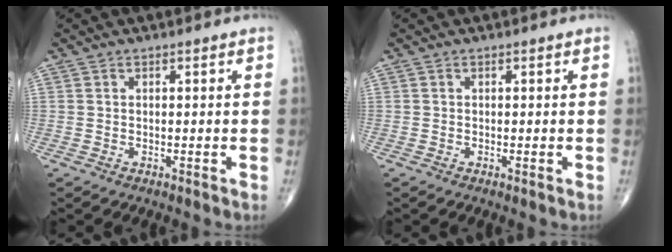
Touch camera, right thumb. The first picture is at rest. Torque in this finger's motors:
{"motor_torque": [0.11, -0.05, 0.03, -0.16, 0.03]}